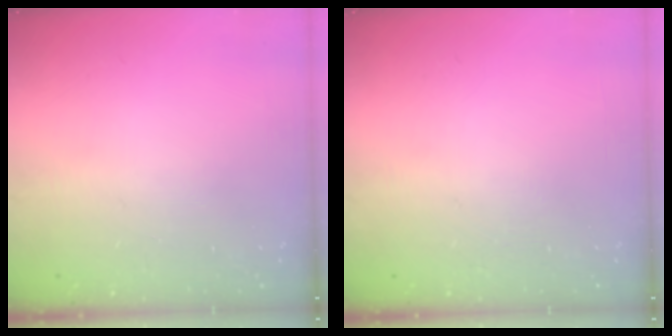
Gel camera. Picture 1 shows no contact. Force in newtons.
{"total": 0.0}